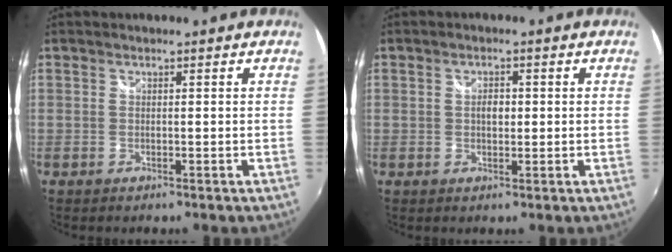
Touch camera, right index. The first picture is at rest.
{"total": 2.3, "force": [0.1, 1.5, 1.7], "torque": [-0.027, 0.005, 0.000]}